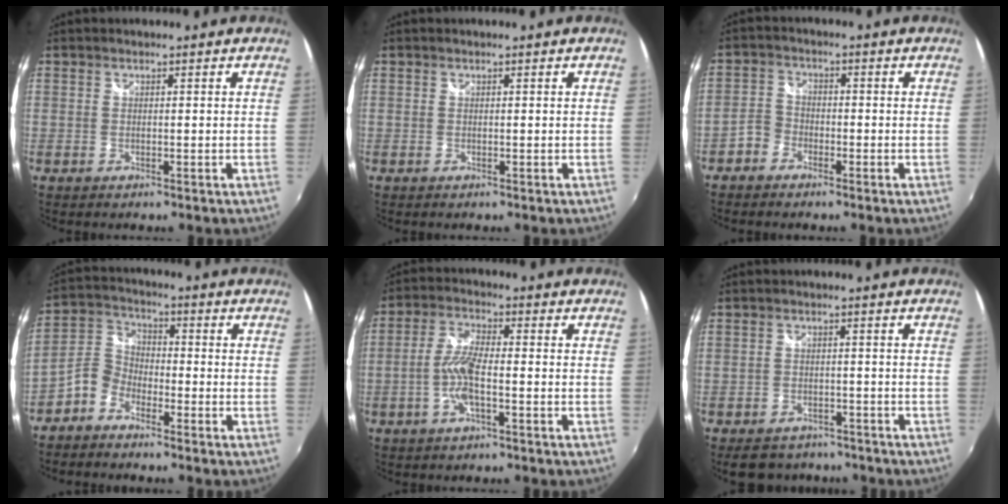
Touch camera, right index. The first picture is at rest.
{"total": 0.0}
{"total": 3.7, "force": [-2.4, 2.6, 0.8], "torque": [-0.018, 0.013, -0.050]}
{"total": 5.8, "force": [-3.9, 3.8, 2.1], "torque": [-0.051, 0.020, -0.089]}
{"total": 6.8, "force": [-2.2, 1.5, 6.2], "torque": [-0.133, 0.004, -0.044]}
{"total": 8.2, "force": [-6.6, 4.3, 2.4], "torque": [-0.058, 0.005, -0.090]}